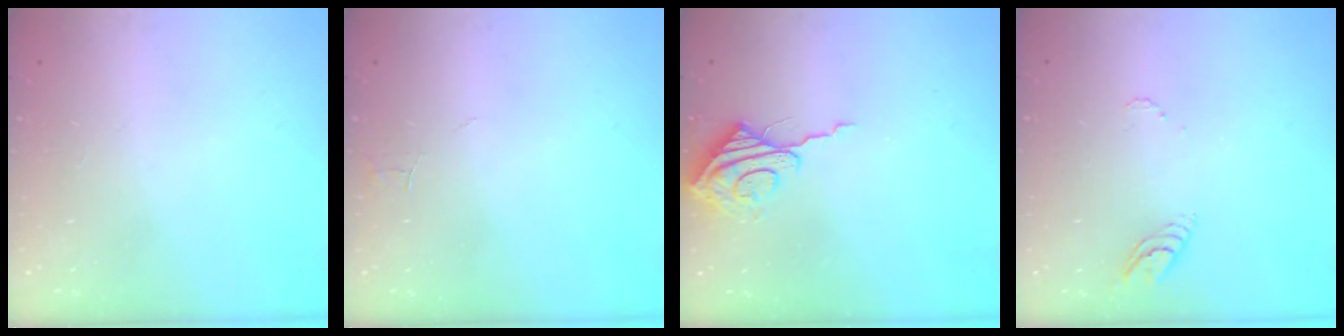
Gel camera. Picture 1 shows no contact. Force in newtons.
{"total": 3.0, "press": 3.0, "slide": 0.2}
{"total": 8.6, "press": 8.5, "slide": 0.5}
{"total": 3.9, "press": 3.9, "slide": 0.4}